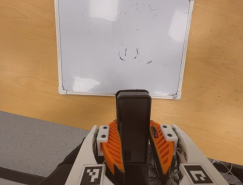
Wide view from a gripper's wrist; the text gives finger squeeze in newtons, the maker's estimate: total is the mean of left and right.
{"total": 9.6, "left": 7.8, "right": 11.3}